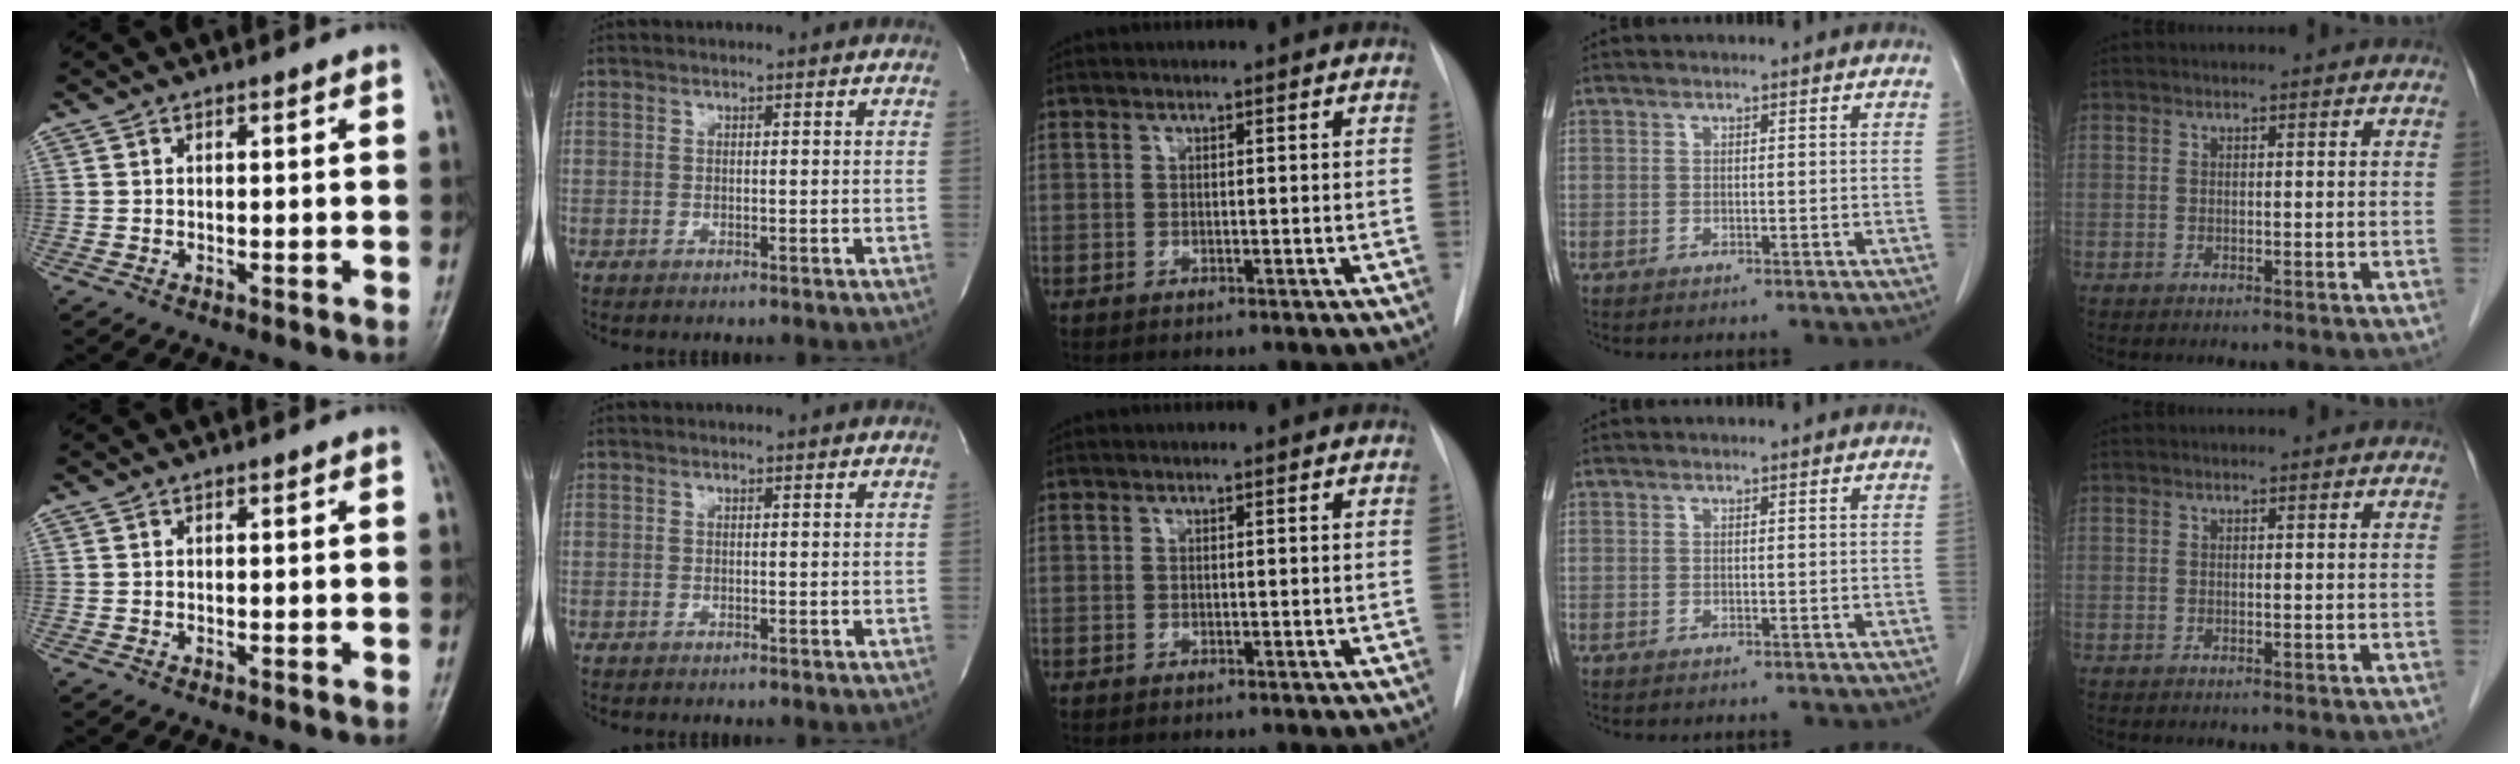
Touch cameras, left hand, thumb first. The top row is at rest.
{}